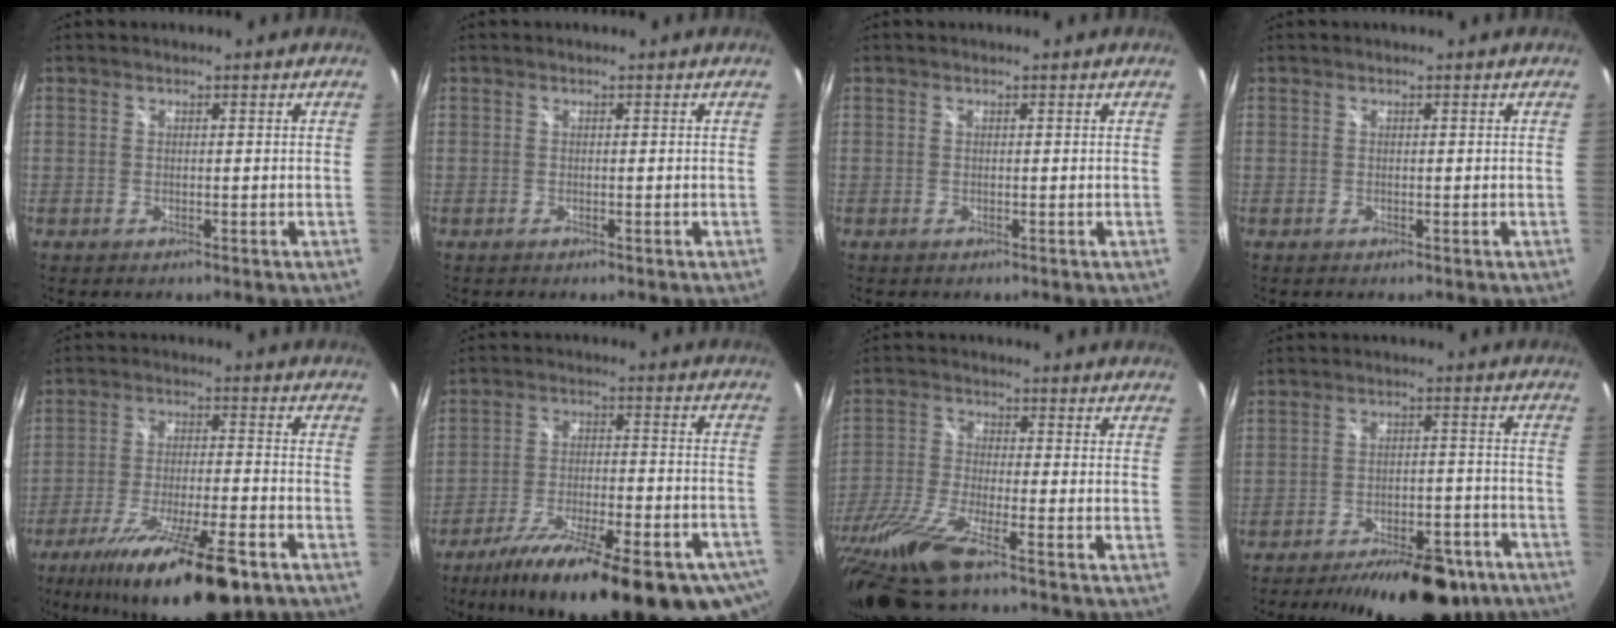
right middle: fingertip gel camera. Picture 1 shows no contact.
{"total": 0.0}
{"total": 0.0}
{"total": 0.0}
{"total": 19.6, "force": [-12.9, 4.2, 14.2], "torque": [-0.259, -0.040, -0.208]}
{"total": 28.7, "force": [-20.3, 6.6, 19.1], "torque": [-0.311, -0.059, -0.286]}
{"total": 14.1, "force": [-10.5, 1.1, 9.4], "torque": [-0.212, -0.045, -0.202]}
{"total": 19.5, "force": [-14.7, 7.3, 10.5], "torque": [-0.167, -0.006, -0.192]}